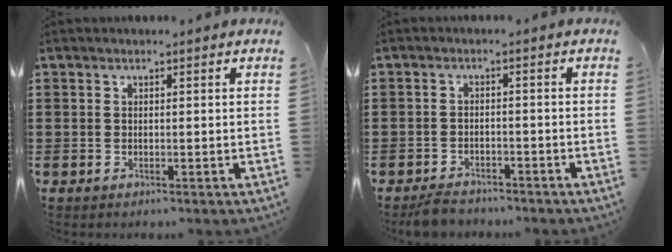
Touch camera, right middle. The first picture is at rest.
{"total": 2.6, "force": [-2.5, 0.7, 0.3], "torque": [-0.011, 0.004, -0.052]}